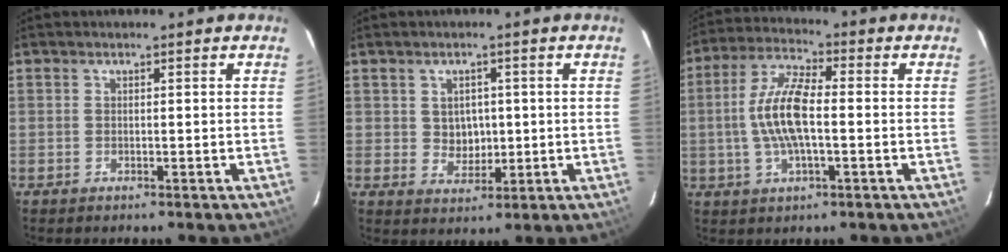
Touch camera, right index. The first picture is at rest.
{"total": 4.2, "force": [0.5, 3.9, 1.5], "torque": [-0.024, 0.005, 0.014]}
{"total": 10.5, "force": [-0.9, 3.5, 9.9], "torque": [-0.204, 0.009, -0.020]}